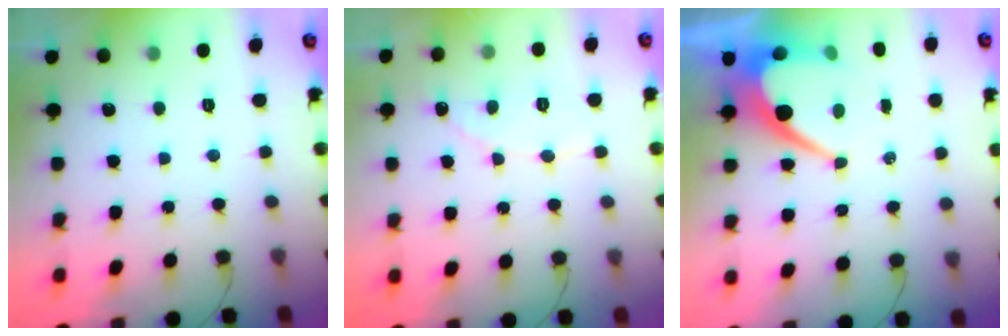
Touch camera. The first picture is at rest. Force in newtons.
{"total": 6.8, "press": 6.8, "slide": 0.5}
{"total": 11.7, "press": 11.7, "slide": 0.8}